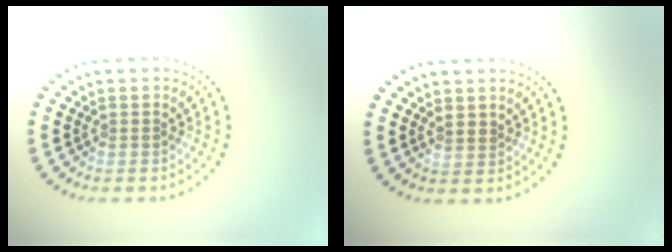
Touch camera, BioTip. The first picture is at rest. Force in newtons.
{"total": 0.6, "press": 0.4, "slide": 0.4}